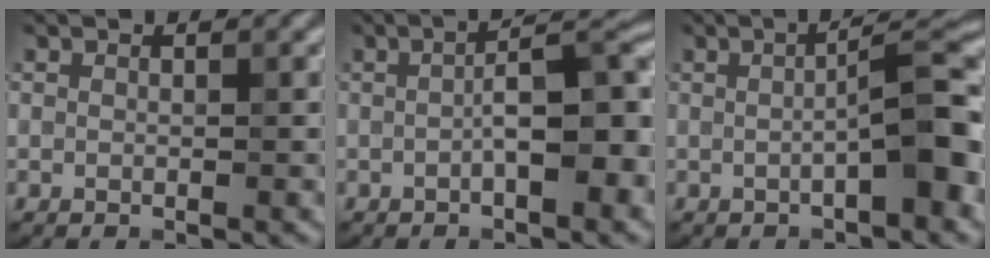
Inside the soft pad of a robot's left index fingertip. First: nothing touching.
{"total": 5.8, "force": [-1.2, 1.6, 5.4], "torque": [-0.082, 0.015, -0.022]}
{"total": 5.9, "force": [-0.7, 1.1, 5.8], "torque": [-0.079, 0.017, -0.014]}